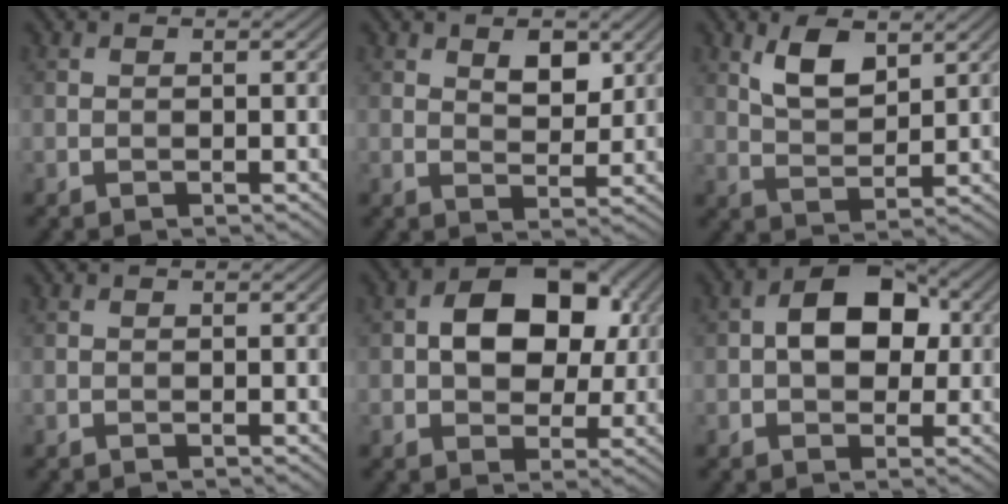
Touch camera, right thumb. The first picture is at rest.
{"total": 3.9, "force": [1.9, 2.2, 2.7], "torque": [-0.046, -0.006, 0.033]}
{"total": 5.5, "force": [3.0, 2.5, 3.9], "torque": [-0.082, -0.005, 0.058]}
{"total": 0.0}
{"total": 10.5, "force": [1.8, 7.1, 7.5], "torque": [-0.119, 0.010, 0.025]}
{"total": 7.4, "force": [0.6, 5.0, 5.4], "torque": [-0.083, 0.010, 0.003]}